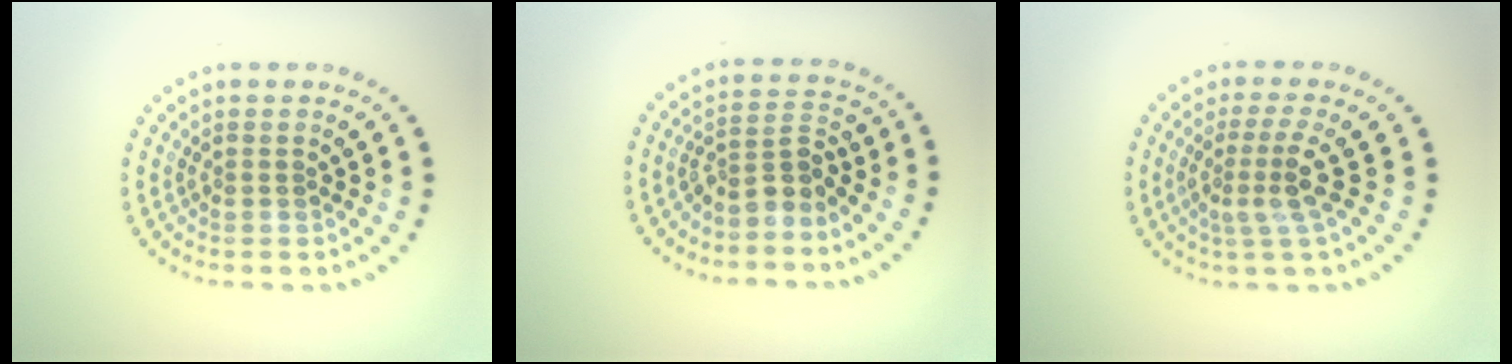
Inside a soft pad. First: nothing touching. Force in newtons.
{"total": 2.8, "press": 2.0, "slide": 1.9}
{"total": 3.1, "press": 2.2, "slide": 2.2}